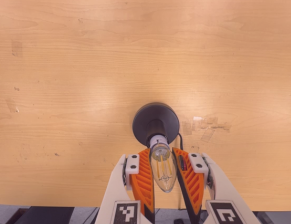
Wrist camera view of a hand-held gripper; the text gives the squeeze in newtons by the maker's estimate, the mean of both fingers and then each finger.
{"total": 11.4, "left": 10.2, "right": 12.6}